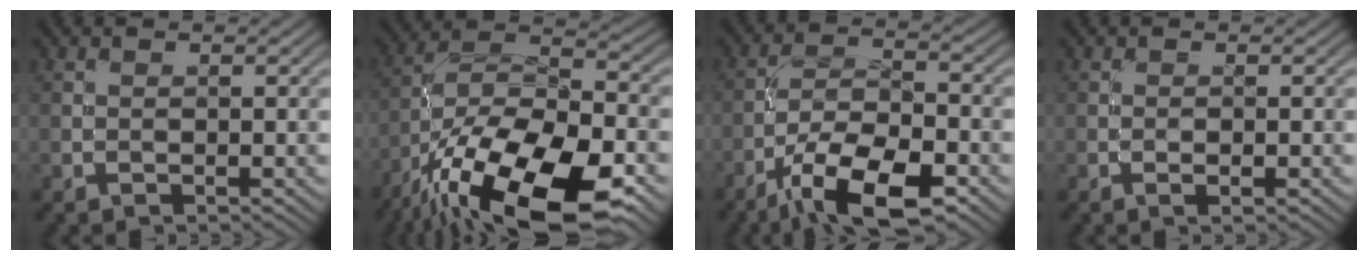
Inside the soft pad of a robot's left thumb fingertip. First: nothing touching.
{"total": 19.0, "force": [-11.3, 7.2, 13.5], "torque": [-0.249, -0.021, -0.200]}
{"total": 11.0, "force": [-6.8, 3.6, 7.9], "torque": [-0.142, 0.000, -0.132]}
{"total": 1.0, "force": [-0.3, 0.3, 0.9], "torque": [-0.016, 0.001, -0.007]}